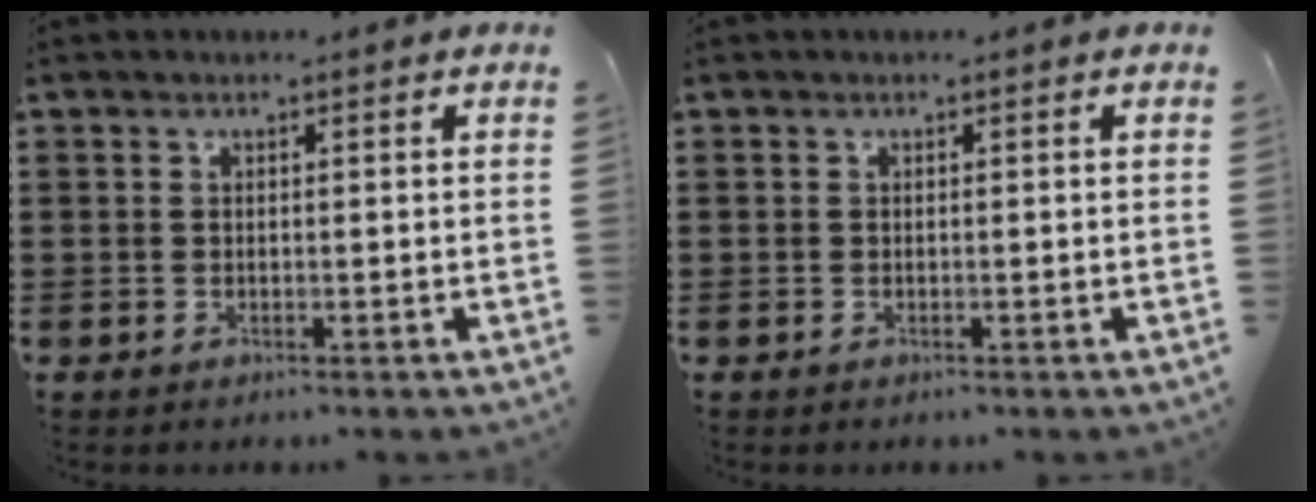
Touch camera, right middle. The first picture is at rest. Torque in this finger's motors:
{"motor_torque": [0.09, -0.02, 0.02, 0.01]}